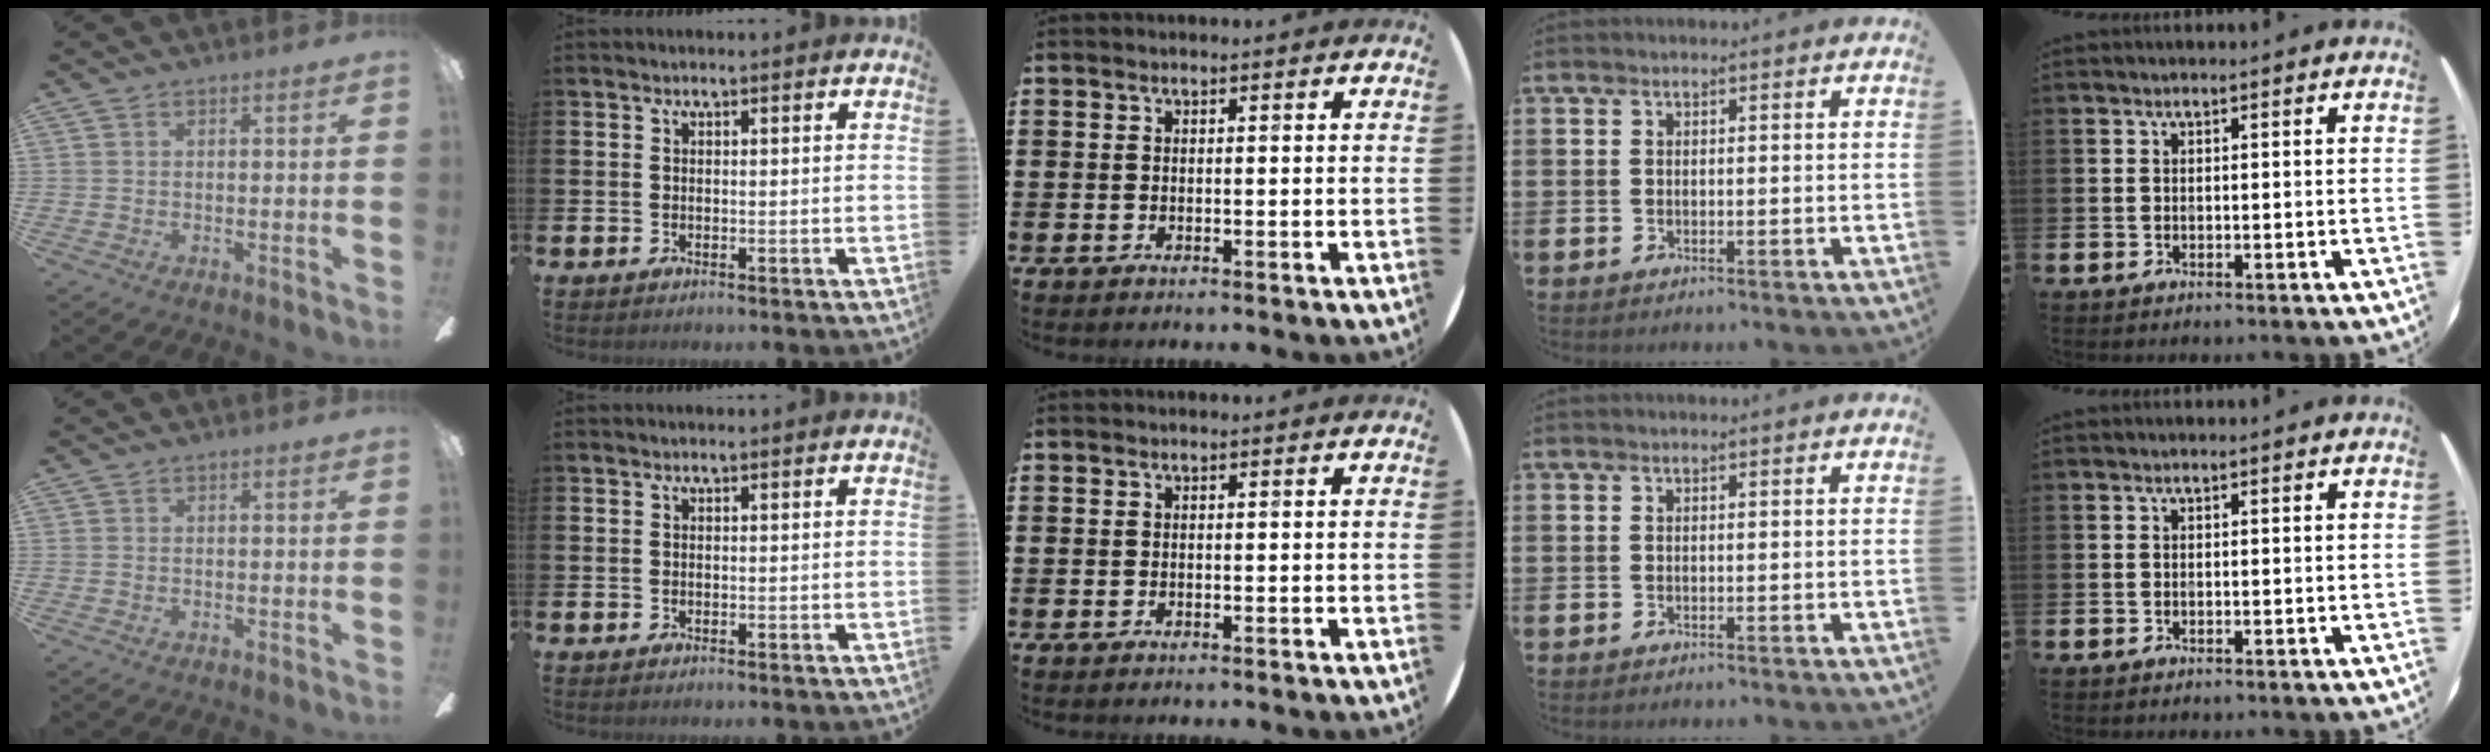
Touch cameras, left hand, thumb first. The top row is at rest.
{}